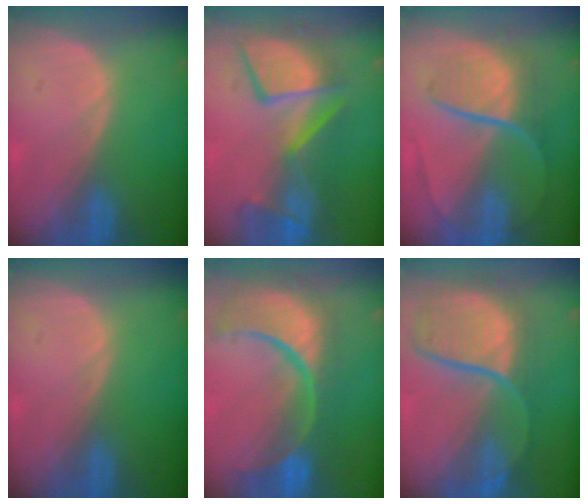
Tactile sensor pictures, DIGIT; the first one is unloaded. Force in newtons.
{"total": 10.8, "press": 10.2, "slide": 3.5}
{"total": 8.9, "press": 7.5, "slide": 4.9}
{"total": 0.0}
{"total": 14.0, "press": 11.2, "slide": 8.4}
{"total": 10.5, "press": 9.6, "slide": 4.1}